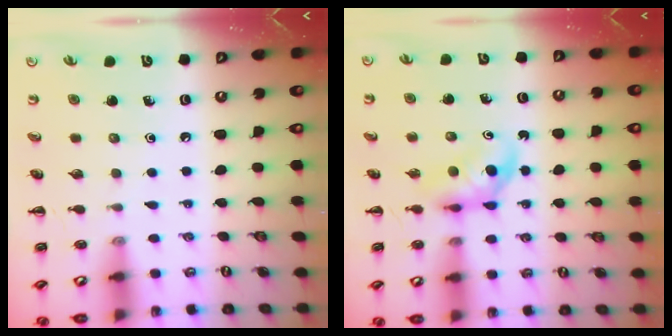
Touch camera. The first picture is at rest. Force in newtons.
{"total": 4.1, "press": 4.0, "slide": 1.2}